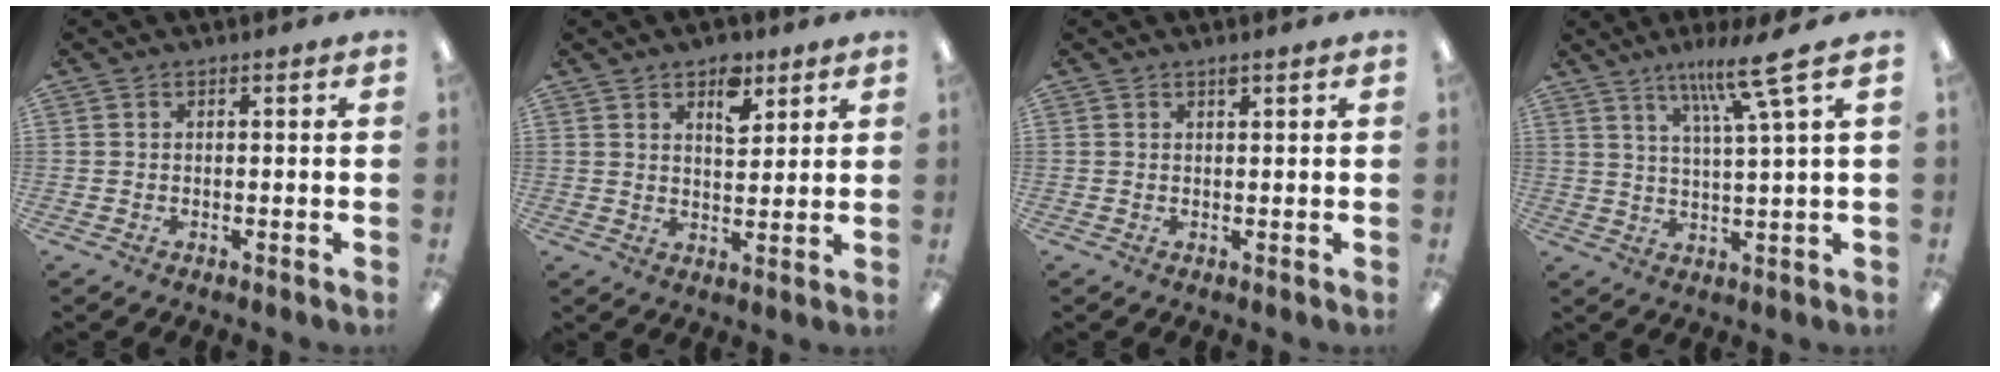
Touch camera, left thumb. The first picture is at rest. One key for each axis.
{"total": 7.1, "fx": 4.4, "fy": 3.8, "fz": 4.0, "tx": -0.044, "ty": -0.022, "tz": 0.071}
{"total": 1.1, "fx": 0.9, "fy": 0.1, "fz": 0.7, "tx": -0.015, "ty": -0.002, "tz": 0.016}
{"total": 10.5, "fx": 6.5, "fy": 0.6, "fz": 8.2, "tx": -0.141, "ty": -0.030, "tz": 0.101}